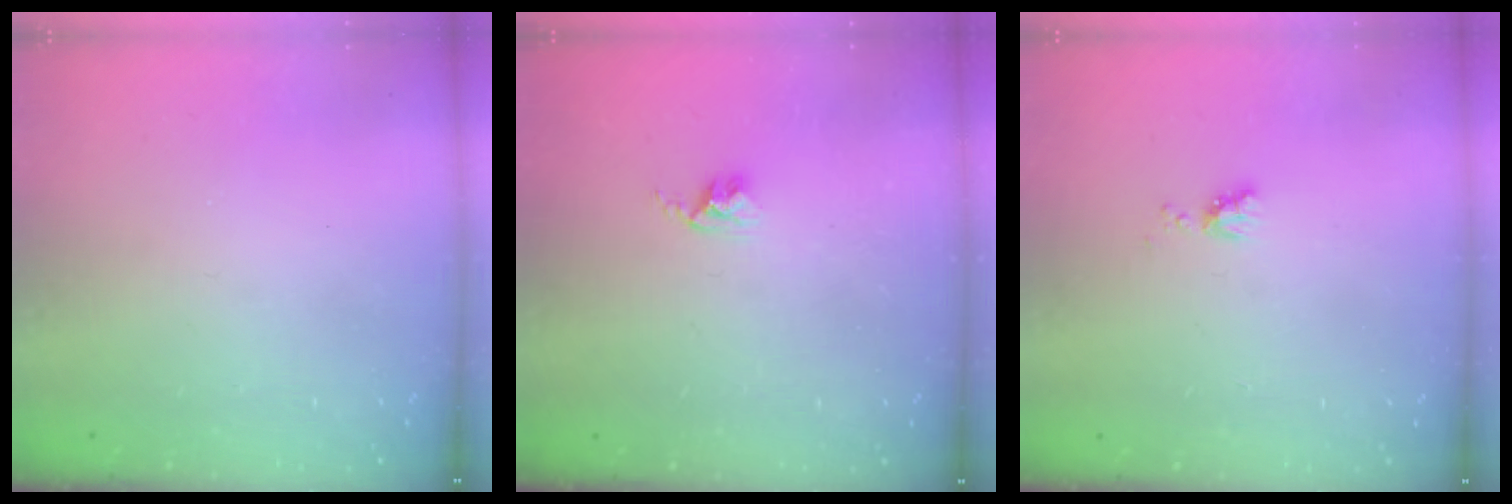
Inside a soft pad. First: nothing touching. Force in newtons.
{"total": 2.4, "press": 2.4, "slide": 0.3}
{"total": 3.9, "press": 3.9, "slide": 0.6}